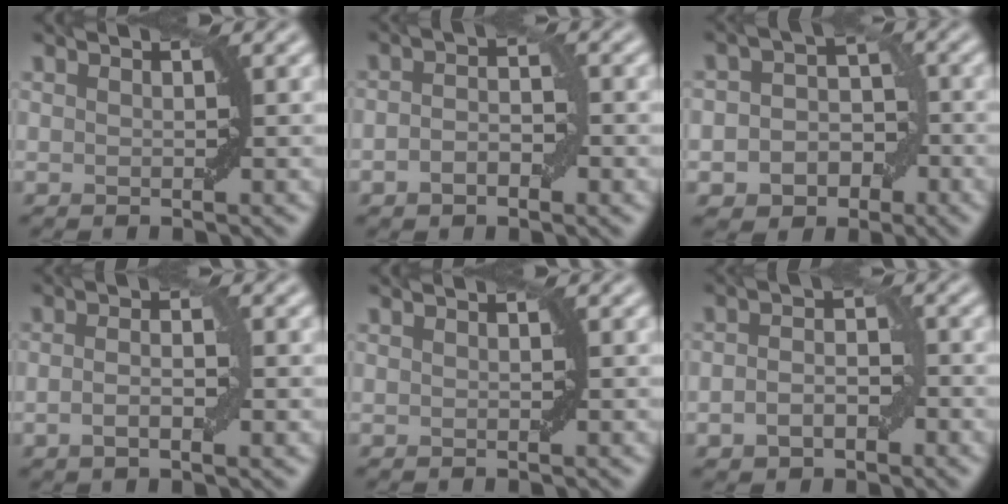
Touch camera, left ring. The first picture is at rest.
{"total": 2.7, "force": [-0.9, 1.5, 2.1], "torque": [-0.037, 0.002, -0.018]}
{"total": 5.2, "force": [-1.9, 4.3, 2.3], "torque": [-0.001, 0.004, -0.047]}
{"total": 2.8, "force": [-0.6, 0.9, 2.6], "torque": [-0.048, -0.002, -0.012]}
{"total": 0.0}
{"total": 3.2, "force": [-1.1, 2.0, 2.2], "torque": [-0.034, 0.001, -0.023]}